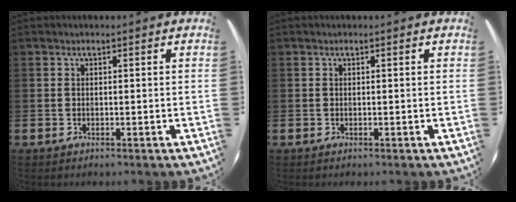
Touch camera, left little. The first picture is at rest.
{"total": 0.0}